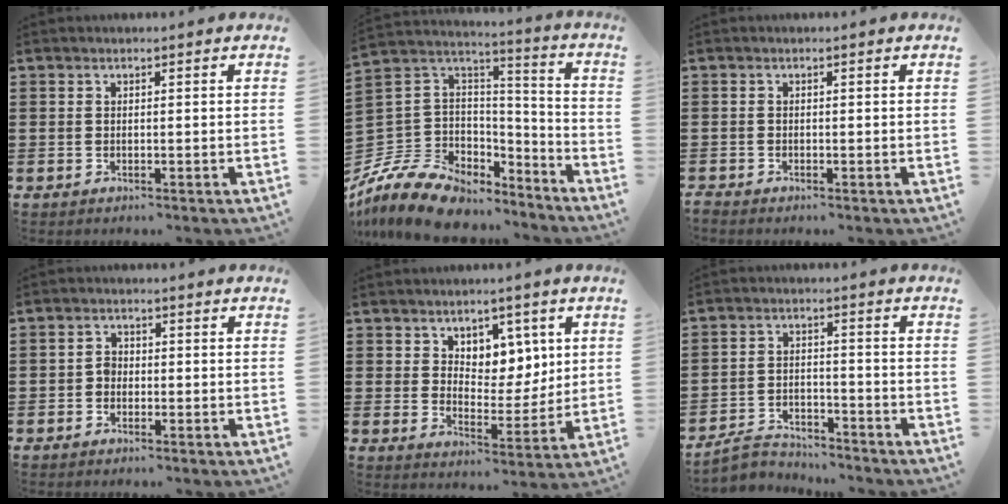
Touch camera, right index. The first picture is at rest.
{"total": 10.9, "force": [-7.6, 6.8, 3.9], "torque": [-0.113, 0.009, -0.146]}
{"total": 0.6, "force": [-0.6, 0.0, 0.0], "torque": [0.000, -0.001, -0.012]}
{"total": 1.6, "force": [-0.6, 1.2, 0.8], "torque": [-0.019, 0.003, -0.013]}
{"total": 5.8, "force": [3.7, 4.4, 1.0], "torque": [-0.032, -0.010, 0.065]}
{"total": 4.1, "force": [-3.9, 1.1, 0.6], "torque": [-0.021, 0.006, -0.082]}